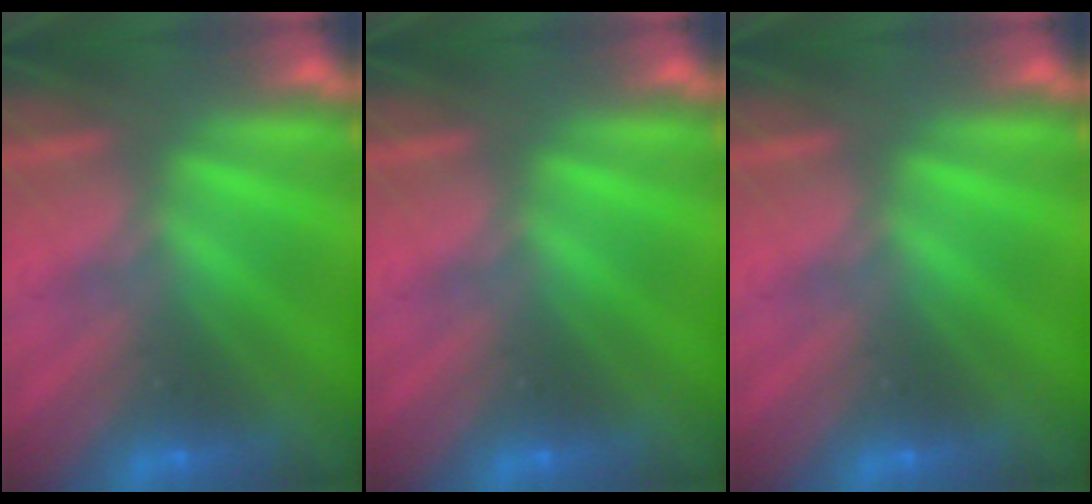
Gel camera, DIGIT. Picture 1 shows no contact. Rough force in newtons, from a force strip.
{"total": 0.0}
{"total": 0.0}